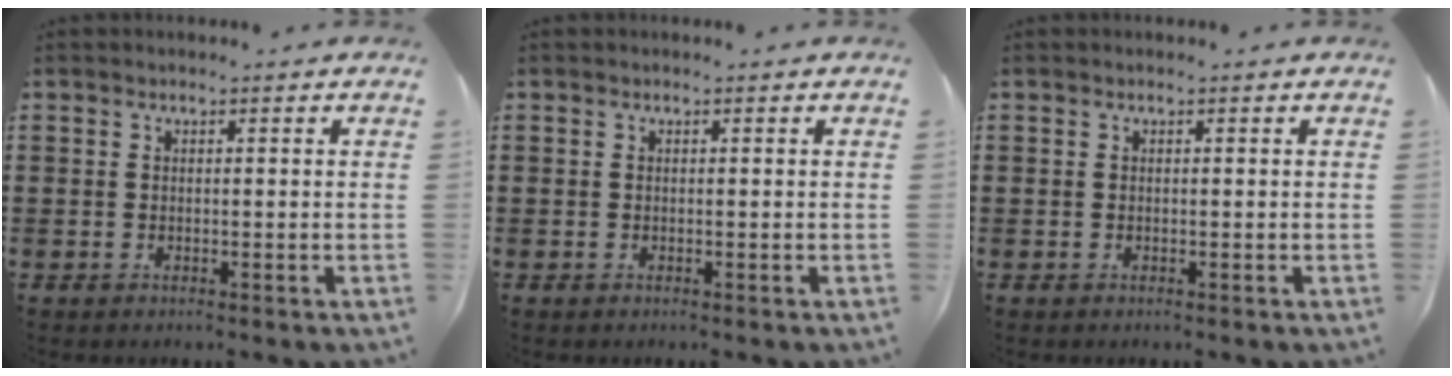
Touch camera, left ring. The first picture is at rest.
{"total": 0.0}
{"total": 0.0}